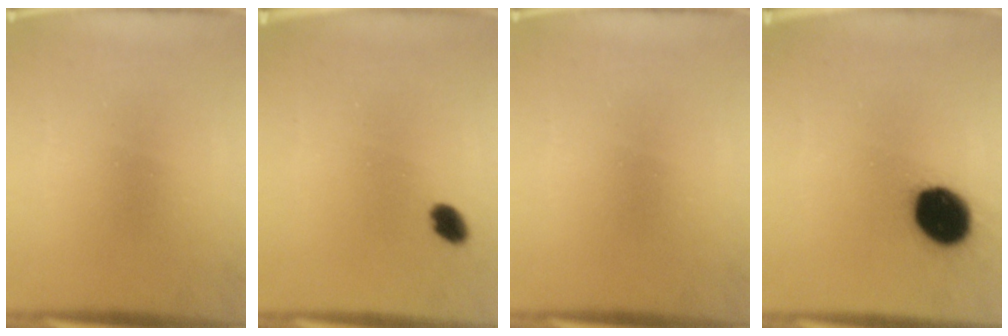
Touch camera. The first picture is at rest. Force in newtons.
{"total": 2.8}
{"total": 0.0}
{"total": 14.6}